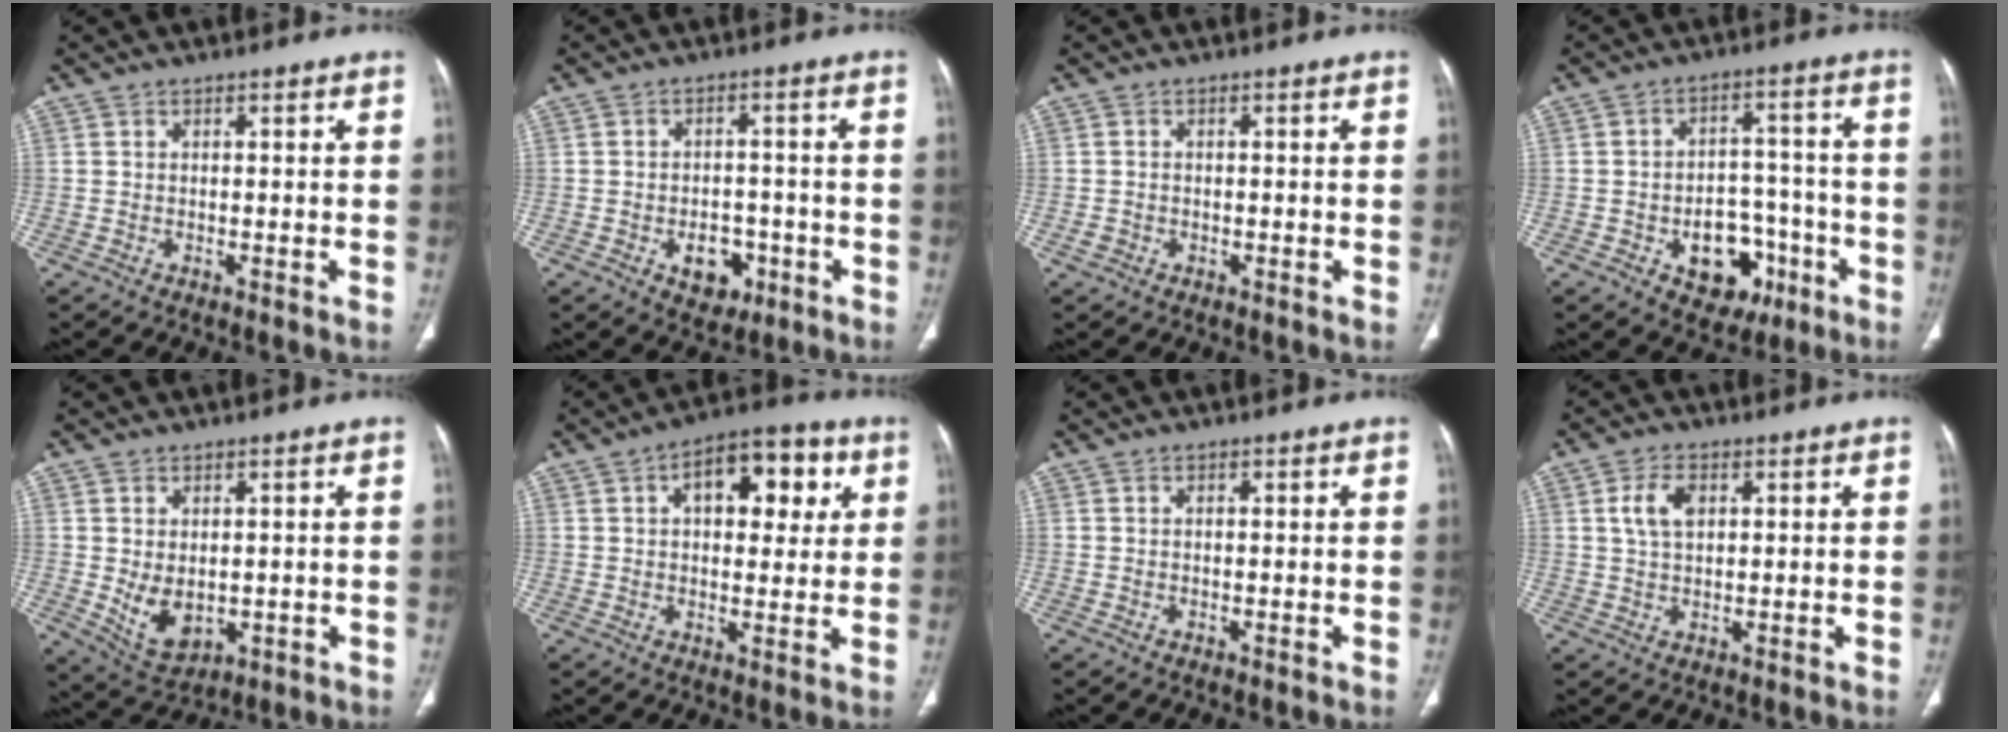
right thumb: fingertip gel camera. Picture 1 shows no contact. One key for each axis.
{"total": 6.5, "fx": -2.6, "fy": 4.6, "fz": 3.8, "tx": -0.026, "ty": 0.017, "tz": -0.029}
{"total": 1.3, "fx": -0.5, "fy": 1.1, "fz": 0.4, "tx": -0.008, "ty": 0.006, "tz": -0.007}
{"total": 11.8, "fx": -4.9, "fy": 8.3, "fz": 6.9, "tx": -0.050, "ty": 0.046, "tz": -0.058}
{"total": 6.7, "fx": -0.3, "fy": 4.5, "fz": 5.0, "tx": -0.075, "ty": -0.012, "tz": 0.017}
{"total": 13.6, "fx": 4.5, "fy": 7.4, "fz": 10.4, "tx": -0.104, "ty": 0.009, "tz": 0.061}
{"total": 0.6, "fx": 0.2, "fy": 0.3, "fz": 0.5, "tx": -0.010, "ty": 0.004, "tz": 0.004}
{"total": 5.1, "fx": 1.6, "fy": 3.0, "fz": 3.8, "tx": -0.074, "ty": 0.002, "tz": 0.030}